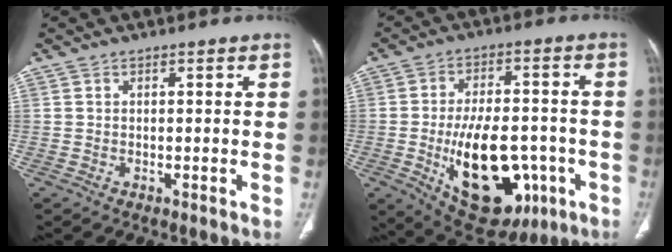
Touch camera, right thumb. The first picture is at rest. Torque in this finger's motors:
{"motor_torque": [5.01, 0.00, 1.91, -0.70, 0.53]}